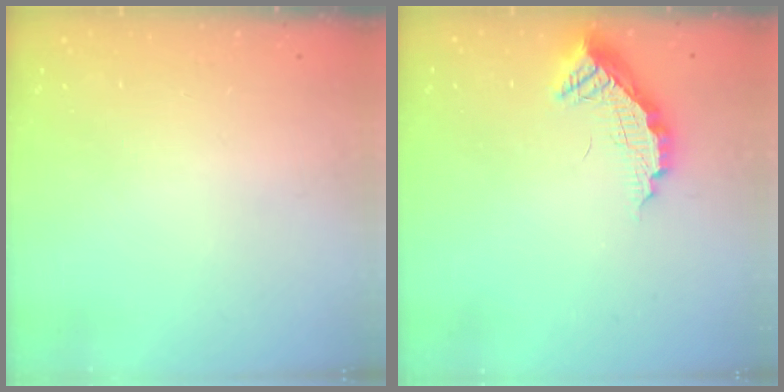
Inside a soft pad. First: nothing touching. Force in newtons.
{"total": 11.3, "press": 11.3, "slide": 1.1}